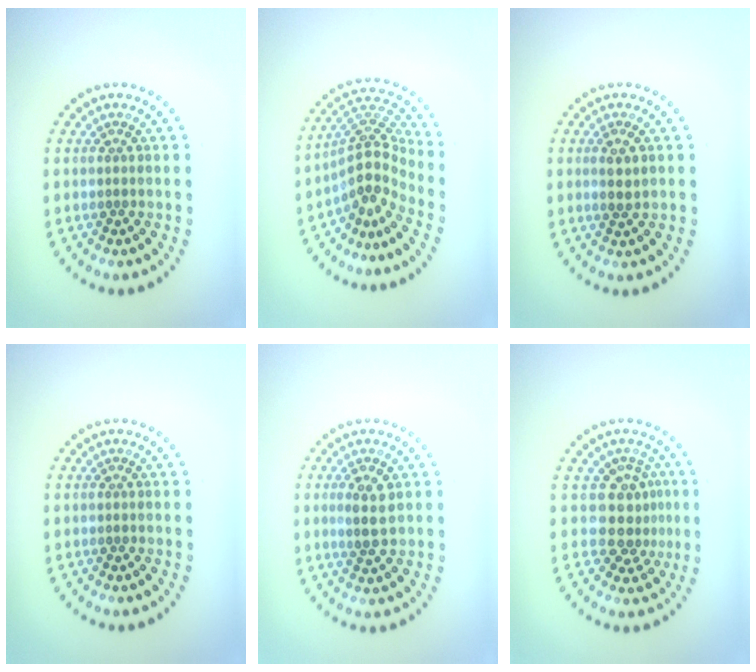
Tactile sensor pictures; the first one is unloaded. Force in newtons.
{"total": 4.1, "press": 2.9, "slide": 3.0}
{"total": 1.2, "press": 1.1, "slide": 0.3}
{"total": 0.0}
{"total": 2.7, "press": 2.7, "slide": 0.4}
{"total": 3.2, "press": 2.4, "slide": 2.2}